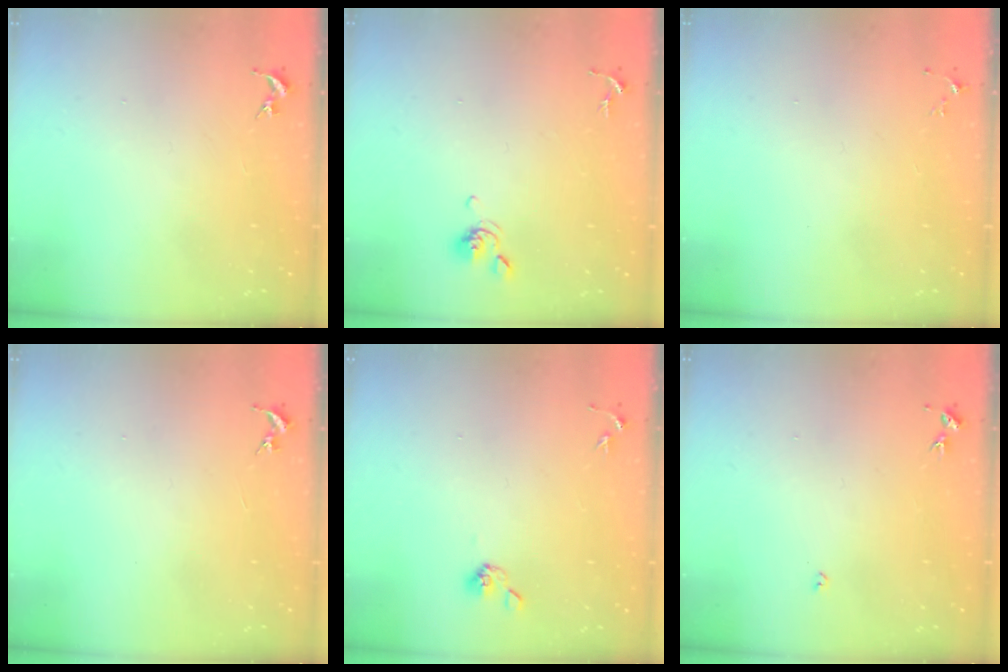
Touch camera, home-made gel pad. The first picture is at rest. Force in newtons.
{"total": 6.0, "press": 5.9, "slide": 1.2}
{"total": 3.5, "press": 3.5, "slide": 0.5}
{"total": 0.0}
{"total": 5.0, "press": 4.7, "slide": 1.7}
{"total": 2.7, "press": 2.7, "slide": 0.5}